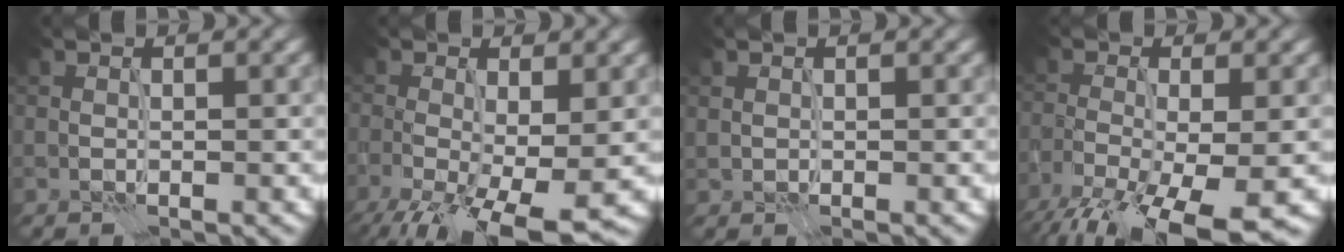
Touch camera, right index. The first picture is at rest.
{"total": 9.9, "force": [-3.9, 4.2, 8.1], "torque": [-0.150, -0.031, -0.057]}
{"total": 0.5, "force": [0.4, 0.3, 0.0], "torque": [-0.002, -0.001, 0.012]}
{"total": 10.3, "force": [-6.2, 3.4, 7.4], "torque": [-0.146, -0.038, -0.110]}